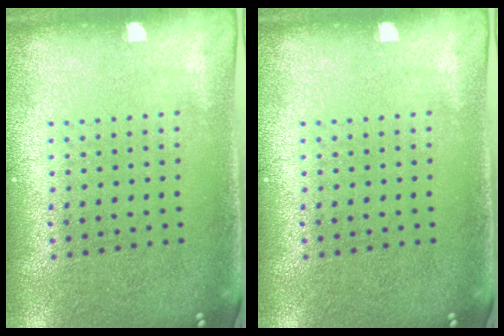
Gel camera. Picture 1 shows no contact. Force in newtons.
{"total": 0.0}